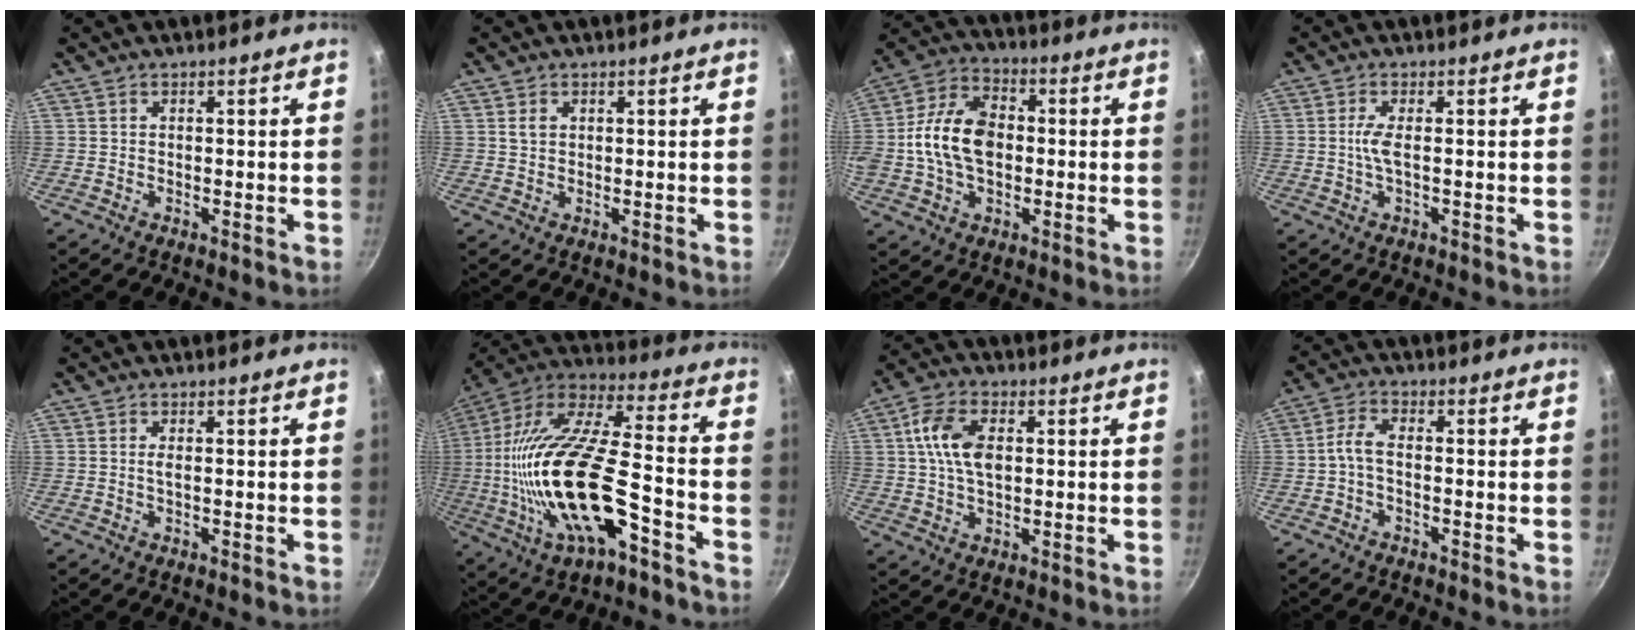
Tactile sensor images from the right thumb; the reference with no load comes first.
{"total": 1.8, "force": [0.6, 1.3, 1.0], "torque": [-0.016, 0.000, 0.012]}
{"total": 14.4, "force": [-0.3, 9.7, 10.6], "torque": [-0.179, 0.023, -0.020]}
{"total": 2.9, "force": [-0.1, 0.5, 2.8], "torque": [-0.071, 0.002, -0.004]}
{"total": 0.9, "force": [0.0, 0.2, 0.9], "torque": [-0.021, 0.000, 0.000]}
{"total": 27.5, "force": [-7.2, 10.6, 24.3], "torque": [-0.466, 0.022, -0.135]}
{"total": 9.1, "force": [1.5, 5.3, 7.2], "torque": [-0.129, 0.011, 0.022]}
{"total": 3.7, "force": [-1.2, 1.6, 3.1], "torque": [-0.076, 0.019, -0.031]}